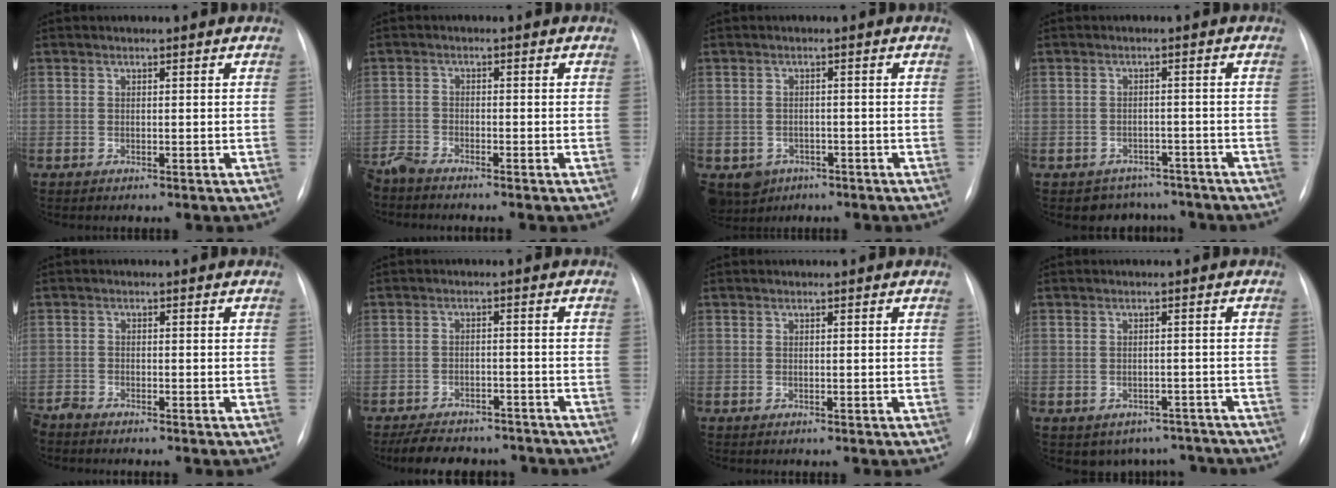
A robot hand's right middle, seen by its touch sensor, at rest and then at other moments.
{"total": 3.8, "force": [-3.7, -0.2, 0.8], "torque": [-0.012, -0.015, -0.073]}
{"total": 5.1, "force": [-2.8, 4.1, 1.0], "torque": [-0.015, 0.007, -0.036]}
{"total": 5.4, "force": [-4.4, 3.1, -0.6], "torque": [0.020, 0.025, -0.058]}
{"total": 3.0, "force": [-3.0, 0.2, 0.7], "torque": [-0.007, -0.010, -0.051]}
{"total": 11.6, "force": [-10.2, 4.3, 3.7], "torque": [-0.062, 0.007, -0.136]}
{"total": 0.0}
{"total": 6.0, "force": [-4.9, 3.5, 0.2], "torque": [0.018, 0.022, -0.057]}